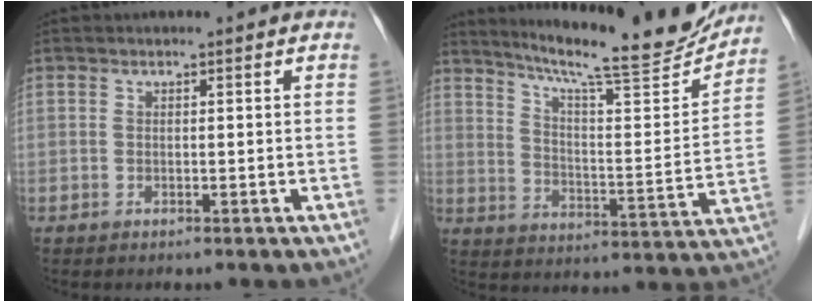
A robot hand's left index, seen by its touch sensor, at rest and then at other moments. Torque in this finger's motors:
{"motor_torque": [0.29, -0.14, 0.41, 0.09]}